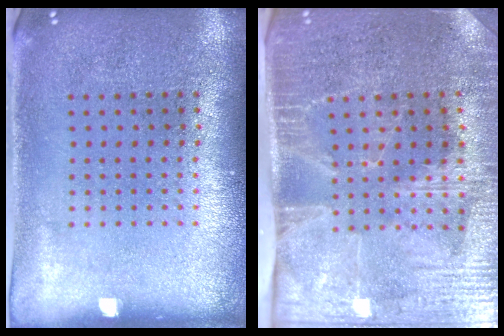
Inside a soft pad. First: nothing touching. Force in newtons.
{"total": 4.2, "press": 3.5, "slide": 2.2}